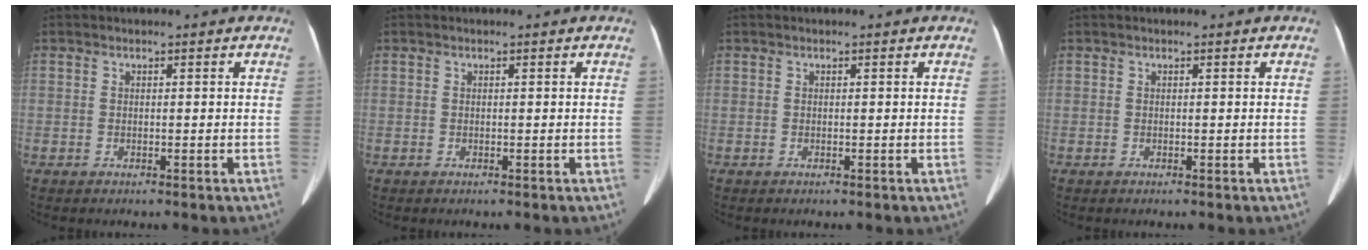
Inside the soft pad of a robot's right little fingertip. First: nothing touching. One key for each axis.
{"total": 0.0}
{"total": 0.0}
{"total": 0.0}